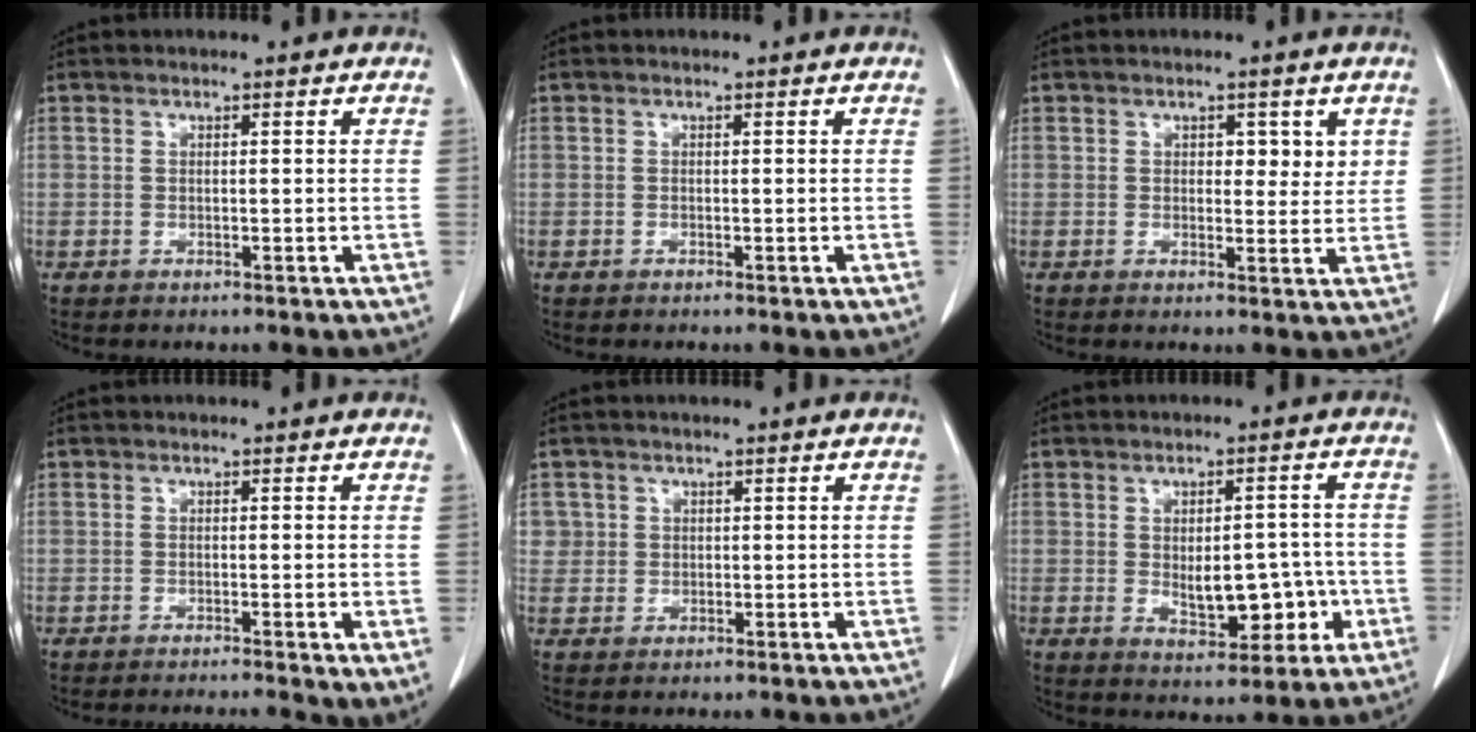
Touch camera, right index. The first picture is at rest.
{"total": 0.0}
{"total": 3.5, "force": [1.4, 2.1, 2.4], "torque": [-0.020, -0.004, 0.016]}
{"total": 4.1, "force": [-2.3, 0.8, 3.3], "torque": [-0.038, -0.013, -0.039]}
{"total": 2.2, "force": [0.7, 2.1, -0.2], "torque": [0.021, 0.002, 0.007]}
{"total": 8.6, "force": [-1.4, 4.4, 7.3], "torque": [-0.098, 0.010, -0.007]}